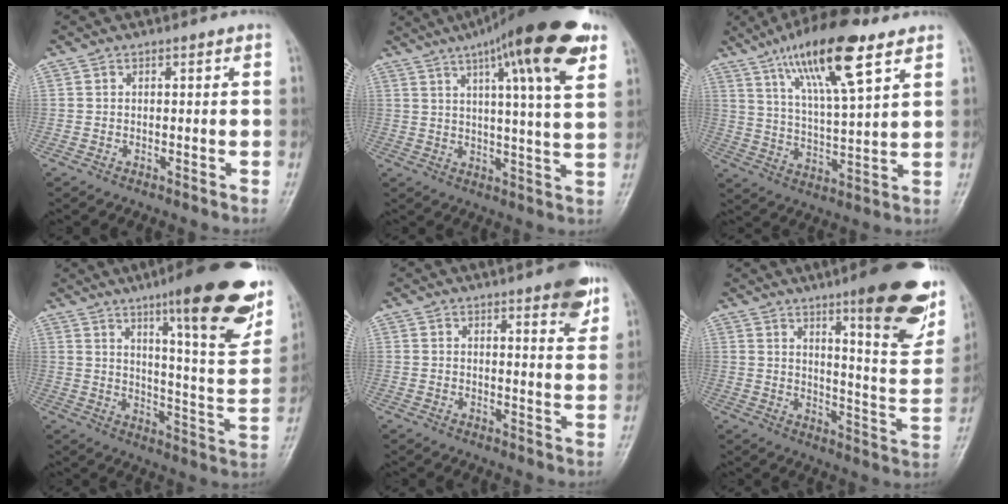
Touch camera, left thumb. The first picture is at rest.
{"total": 20.2, "force": [11.0, 3.2, 16.6], "torque": [-0.233, -0.023, 0.153]}
{"total": 16.7, "force": [9.6, 4.0, 13.1], "torque": [-0.215, -0.032, 0.172]}
{"total": 23.3, "force": [13.3, 4.5, 18.6], "torque": [-0.221, -0.054, 0.192]}
{"total": 6.9, "force": [4.3, 1.7, 5.1], "torque": [-0.051, -0.022, 0.052]}
{"total": 20.4, "force": [11.7, 4.2, 16.1], "torque": [-0.171, -0.061, 0.164]}